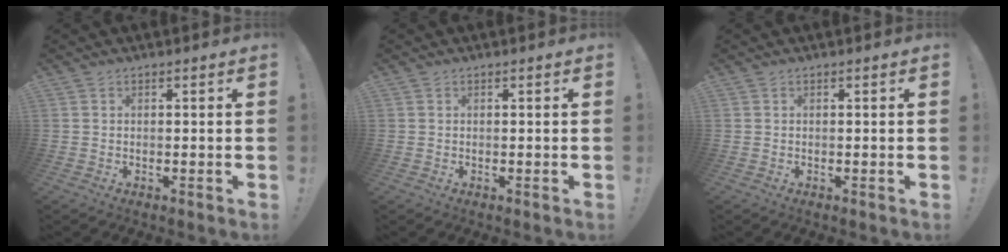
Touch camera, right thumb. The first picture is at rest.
{"total": 0.0}
{"total": 0.0}